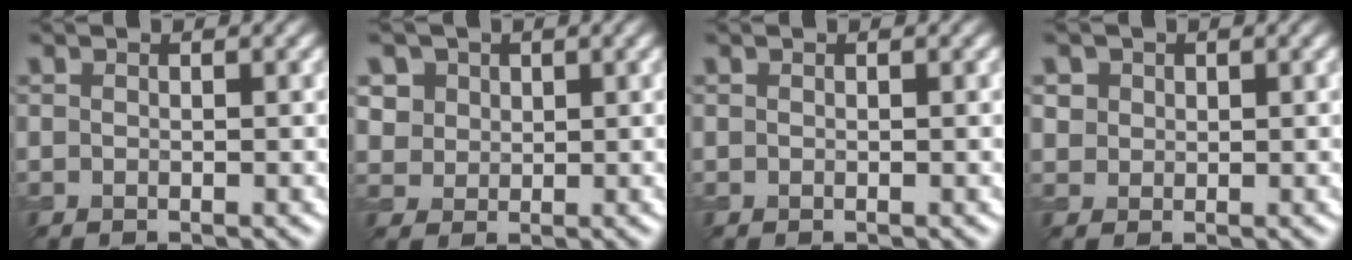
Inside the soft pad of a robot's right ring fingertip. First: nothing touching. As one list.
[{"total": 4.1, "force": [2.0, 3.2, 1.5], "torque": [-0.048, 0.000, 0.042]}, {"total": 0.0}, {"total": 2.0, "force": [1.0, 1.7, 0.7], "torque": [-0.025, -0.001, 0.027]}]